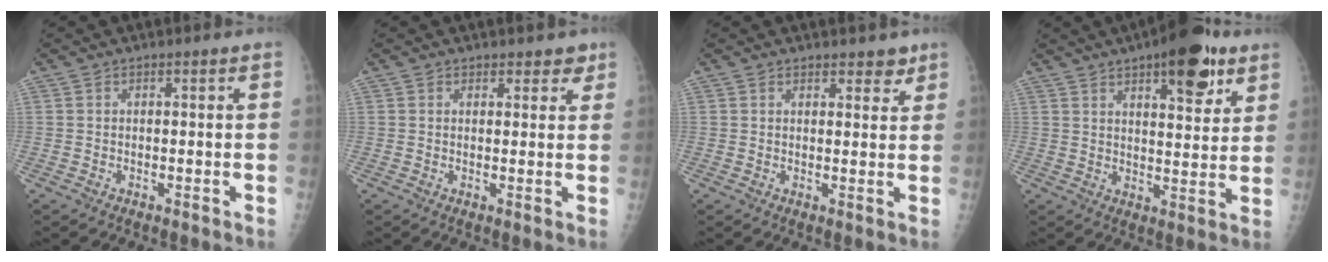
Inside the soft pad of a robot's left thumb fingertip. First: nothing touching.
{"total": 2.6, "force": [1.9, 1.6, 0.6], "torque": [0.024, -0.008, 0.018]}
{"total": 3.1, "force": [2.4, 1.6, 1.2], "torque": [0.008, -0.013, 0.030]}
{"total": 14.2, "force": [8.1, 5.2, 10.4], "torque": [-0.112, -0.031, 0.112]}